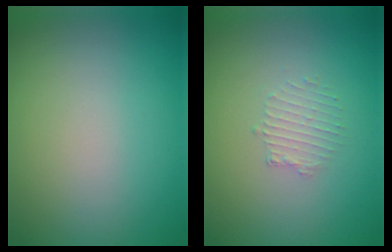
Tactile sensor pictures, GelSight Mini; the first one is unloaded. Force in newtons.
{"total": 1.3, "press": 0.7, "slide": 1.1}